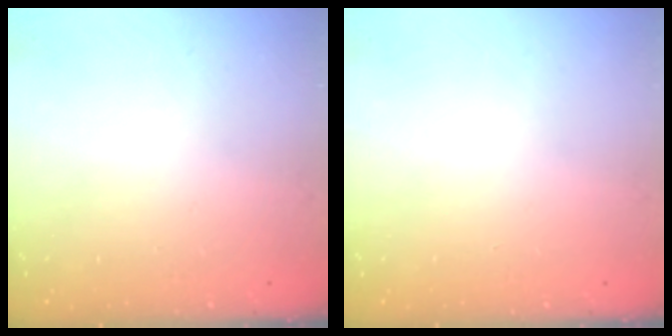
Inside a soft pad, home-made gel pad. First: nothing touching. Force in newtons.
{"total": 0.0}